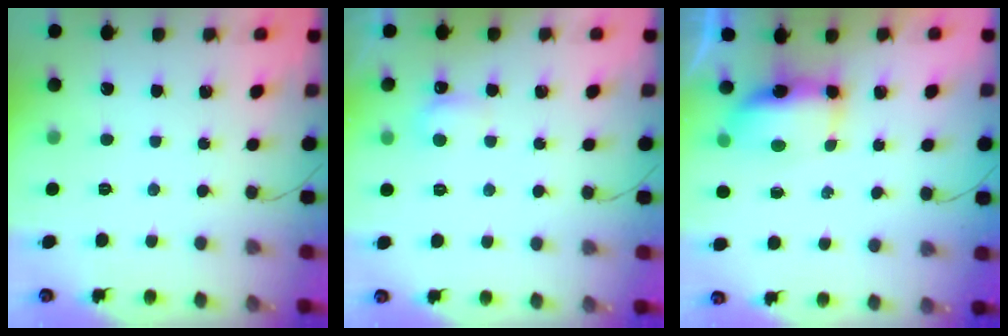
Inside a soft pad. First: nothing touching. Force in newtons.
{"total": 3.9, "press": 3.8, "slide": 0.8}
{"total": 13.1, "press": 8.8, "slide": 9.7}